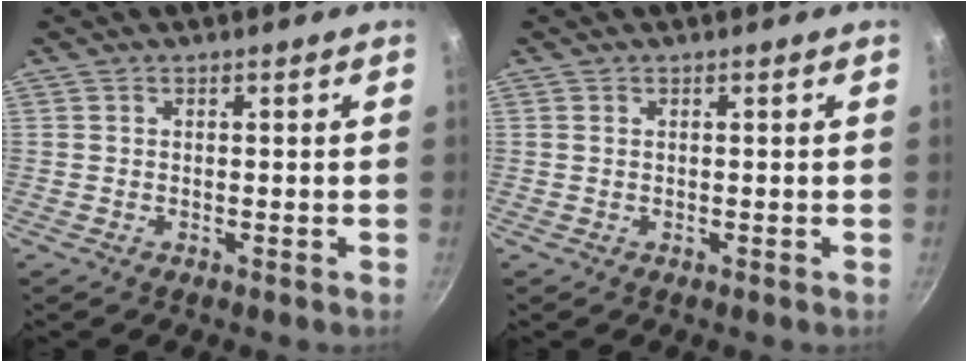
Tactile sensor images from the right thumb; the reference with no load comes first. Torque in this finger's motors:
{"motor_torque": [-0.27, 0.14, 0.22, 0.07, 0.05]}